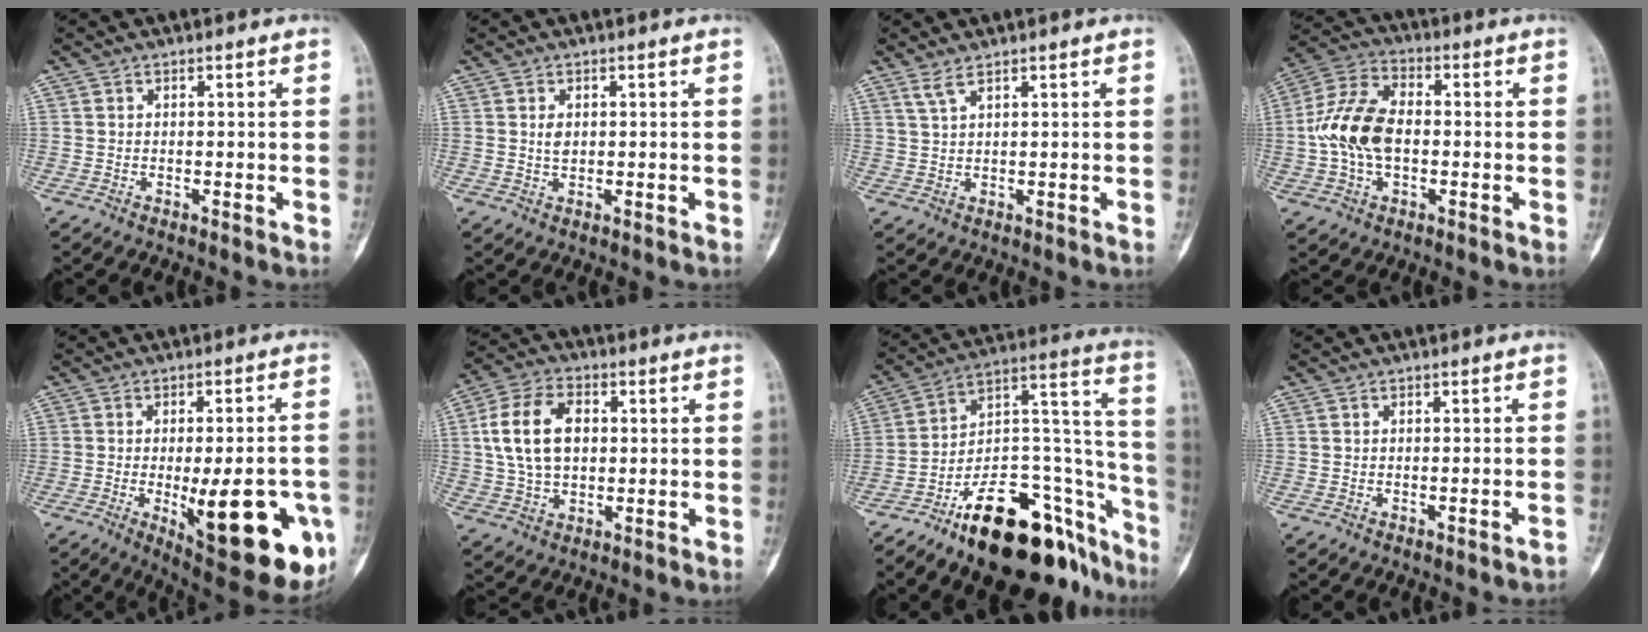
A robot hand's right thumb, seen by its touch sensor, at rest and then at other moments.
{"total": 2.0, "force": [0.4, 1.3, 1.4], "torque": [-0.022, -0.003, 0.010]}
{"total": 2.2, "force": [1.7, 0.2, 1.4], "torque": [-0.033, -0.003, 0.042]}
{"total": 12.7, "force": [-0.6, 7.8, 9.9], "torque": [-0.197, 0.028, -0.016]}
{"total": 22.0, "force": [-6.2, 7.4, 19.8], "torque": [-0.212, -0.005, -0.061]}
{"total": 12.8, "force": [2.0, 8.4, 9.5], "torque": [-0.165, 0.010, 0.035]}
{"total": 28.8, "force": [-17.7, 12.2, 19.2], "torque": [-0.179, 0.123, -0.272]}
{"total": 1.1, "force": [-0.9, -0.1, 0.6], "torque": [-0.016, 0.011, -0.005]}